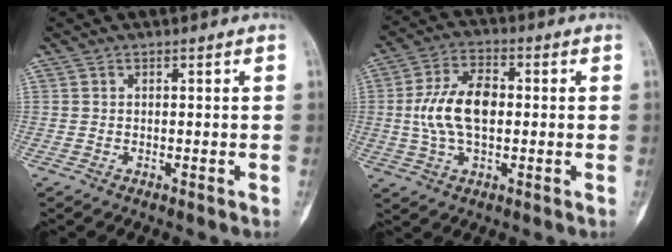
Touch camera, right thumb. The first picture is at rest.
{"total": 11.4, "force": [0.0, 6.3, 9.5], "torque": [-0.184, 0.017, 0.000]}